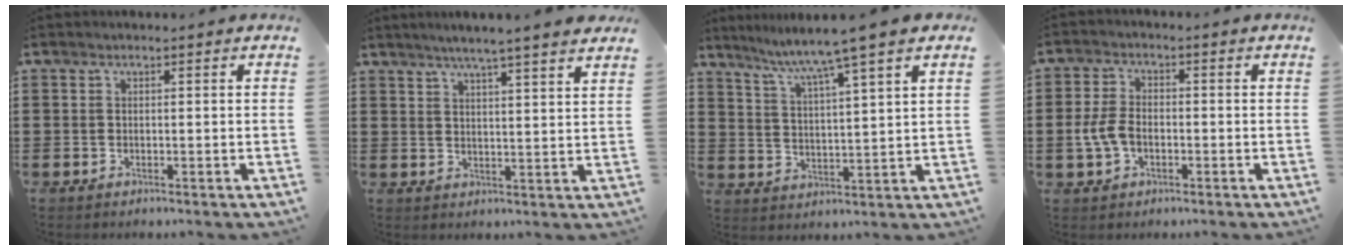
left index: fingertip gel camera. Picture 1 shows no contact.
{"total": 4.0, "force": [3.8, -0.8, 1.2], "torque": [-0.037, -0.018, 0.065]}
{"total": 6.1, "force": [4.8, -1.4, 3.5], "torque": [-0.086, -0.031, 0.073]}
{"total": 4.9, "force": [-1.0, 3.0, 3.8], "torque": [-0.096, -0.003, -0.025]}